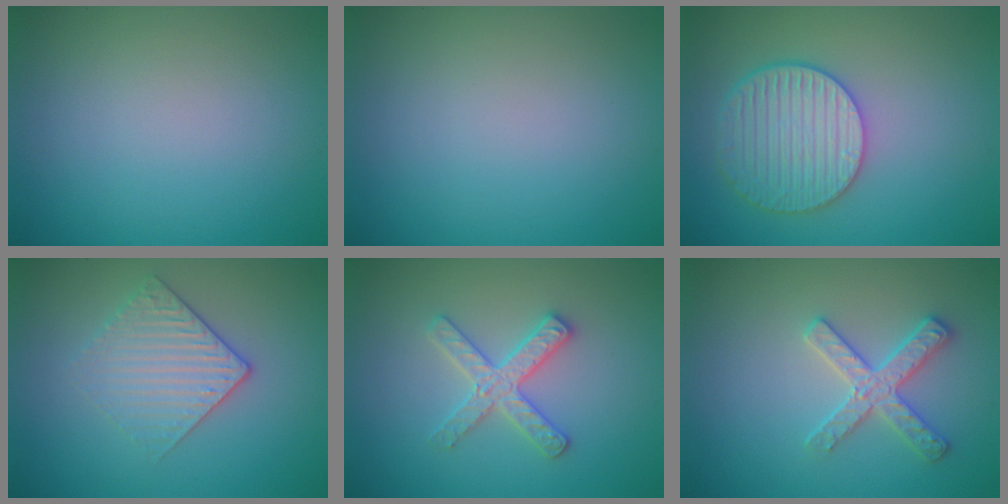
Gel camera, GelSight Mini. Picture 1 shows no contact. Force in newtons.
{"total": 0.0}
{"total": 4.9, "press": 4.4, "slide": 2.1}
{"total": 3.1, "press": 2.8, "slide": 1.4}
{"total": 2.8, "press": 2.8, "slide": 0.3}
{"total": 2.9, "press": 2.9, "slide": 0.1}